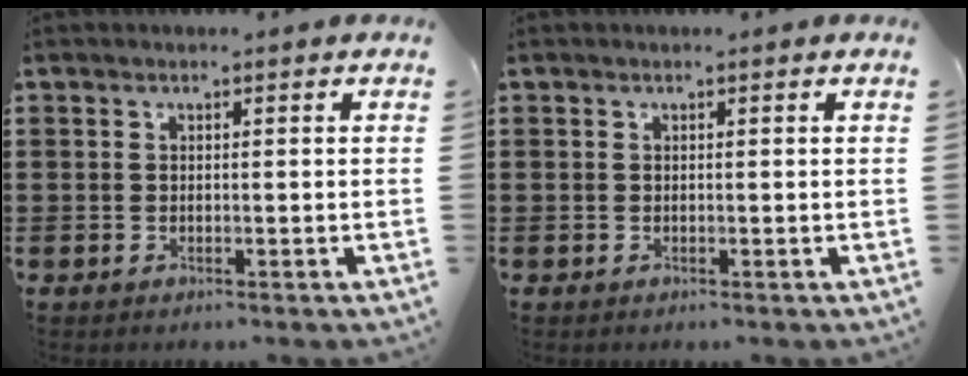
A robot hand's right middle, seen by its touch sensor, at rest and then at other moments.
{"total": 0.0}